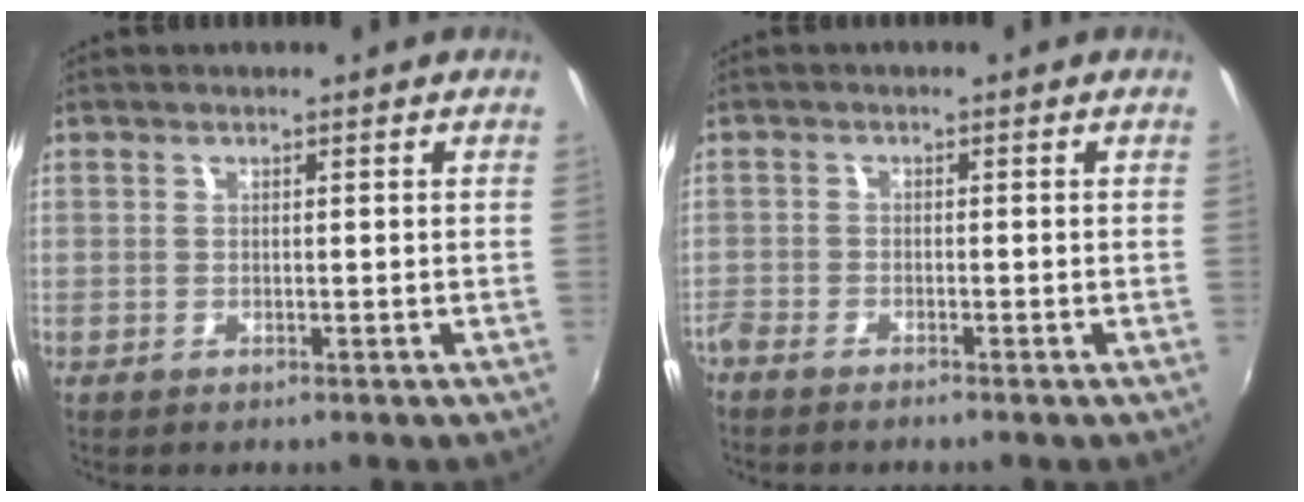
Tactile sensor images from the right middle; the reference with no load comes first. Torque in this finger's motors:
{"motor_torque": [0.99, -0.94, 0.39, 0.21]}